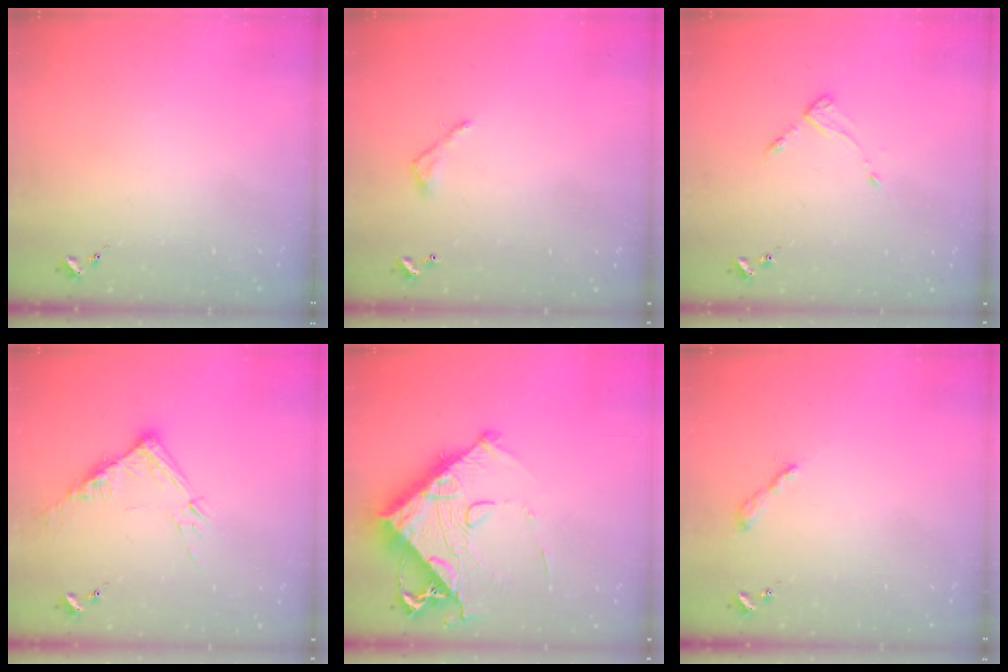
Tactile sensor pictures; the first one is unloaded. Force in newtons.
{"total": 4.1, "press": 4.1, "slide": 0.3}
{"total": 4.1, "press": 4.1, "slide": 0.4}
{"total": 12.1, "press": 12.1, "slide": 1.2}
{"total": 14.7, "press": 14.6, "slide": 1.5}
{"total": 2.2, "press": 2.2, "slide": 0.2}